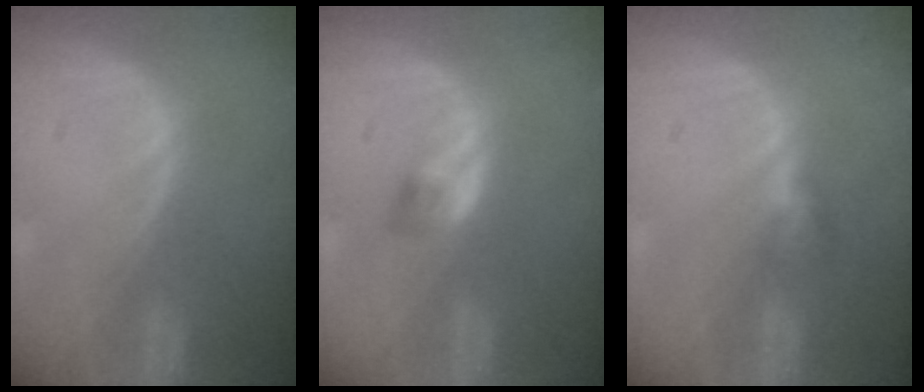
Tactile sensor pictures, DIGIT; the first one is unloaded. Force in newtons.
{"total": 2.8, "press": 2.5, "slide": 1.3}
{"total": 2.6, "press": 2.5, "slide": 0.7}